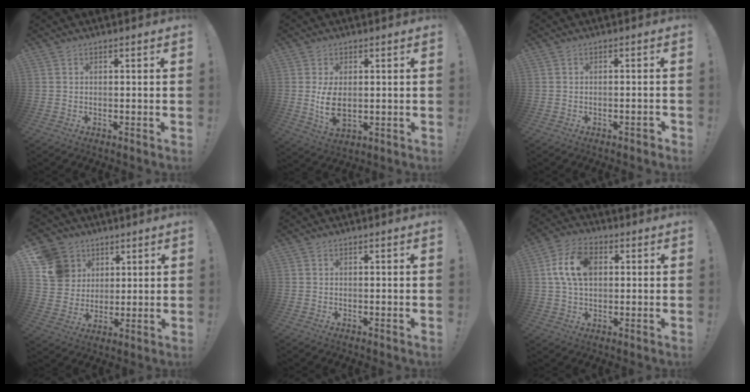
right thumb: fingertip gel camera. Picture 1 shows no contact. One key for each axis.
{"total": 7.7, "fx": 0.2, "fy": 4.4, "fz": 6.4, "tx": -0.106, "ty": -0.016, "tz": 0.002}
{"total": 1.4, "fx": -1.0, "fy": 0.3, "fz": 1.0, "tx": -0.016, "ty": 0.007, "tz": -0.016}
{"total": 12.6, "fx": 5.2, "fy": 10.8, "fz": 4.0, "tx": -0.059, "ty": -0.018, "tz": 0.110}
{"total": 0.0}
{"total": 12.3, "fx": 2.7, "fy": 8.0, "fz": 8.9, "tx": -0.175, "ty": 0.014, "tz": 0.051}